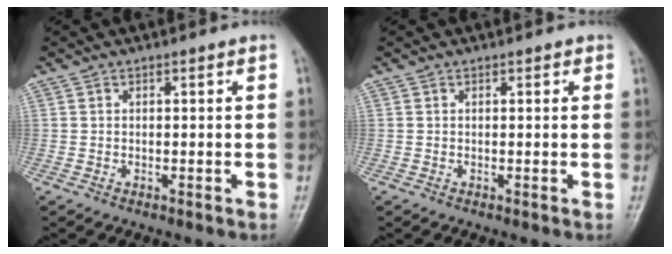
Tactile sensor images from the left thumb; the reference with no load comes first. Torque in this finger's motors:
{"motor_torque": [-0.11, 0.01, 0.00, -0.11, 0.03]}